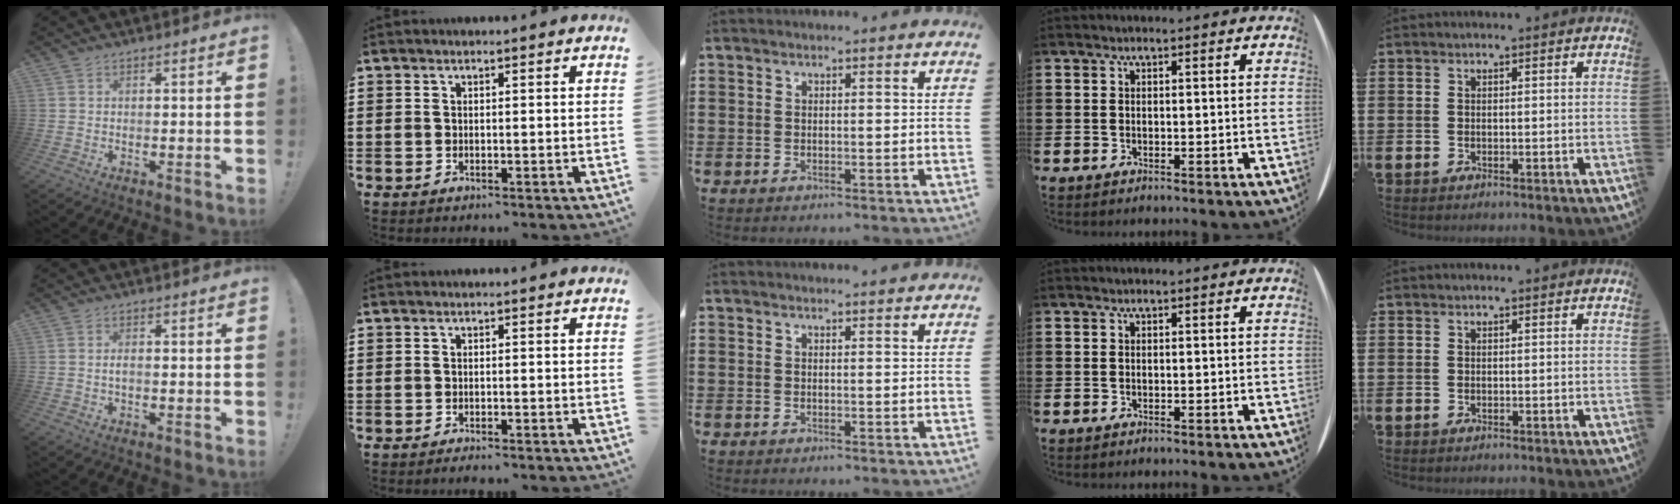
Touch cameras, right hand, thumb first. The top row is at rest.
{"thumb": {"total": 1.5, "force": [-0.4, 0.4, 1.4], "torque": [-0.028, 0.004, -0.006]}, "index": {"total": 0.5, "force": [-0.5, 0.0, 0.0], "torque": [-0.002, -0.002, -0.010]}, "middle": {"total": 1.2, "force": [1.2, -0.2, 0.2], "torque": [0.004, -0.005, 0.022]}}